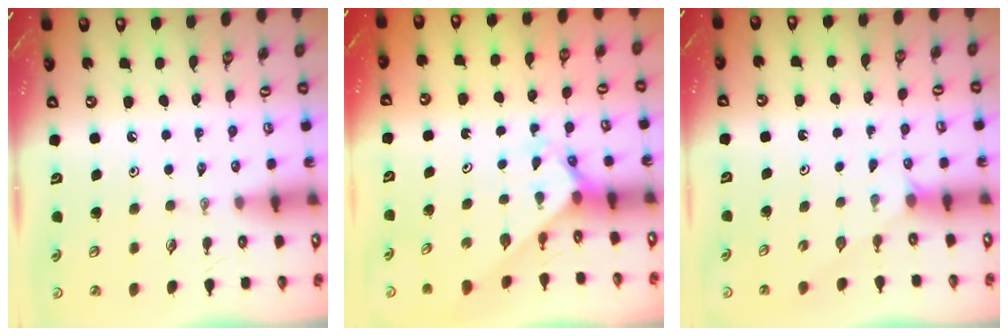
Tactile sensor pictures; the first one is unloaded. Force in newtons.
{"total": 2.4, "press": 2.4, "slide": 0.2}
{"total": 2.5, "press": 2.4, "slide": 0.4}